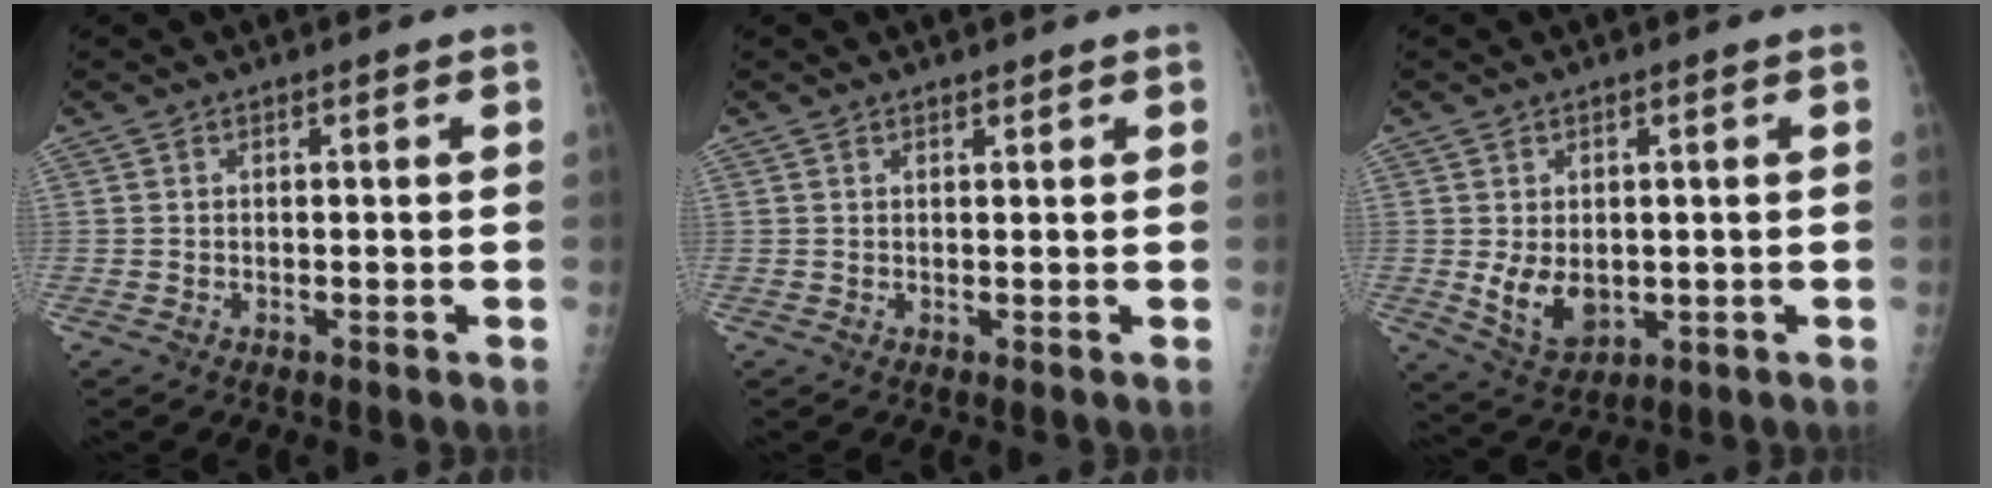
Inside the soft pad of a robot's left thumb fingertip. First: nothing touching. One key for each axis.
{"total": 0.7, "fx": 0.6, "fy": 0.2, "fz": 0.2, "tx": -0.004, "ty": -0.004, "tz": 0.010}
{"total": 7.0, "fx": -0.3, "fy": 4.9, "fz": 5.0, "tx": -0.069, "ty": -0.016, "tz": 0.012}